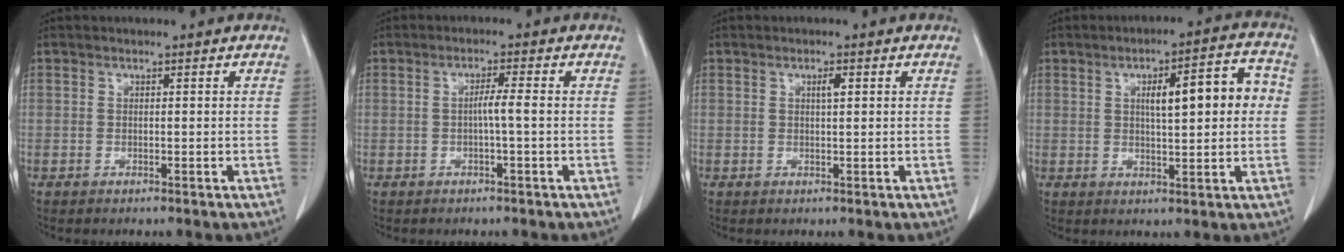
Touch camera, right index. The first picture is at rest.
{"total": 2.4, "force": [-0.3, -0.3, 2.4], "torque": [-0.040, 0.002, -0.006]}
{"total": 1.4, "force": [0.5, 0.2, 1.2], "torque": [-0.022, 0.001, 0.008]}
{"total": 10.1, "force": [1.6, 2.3, 9.7], "torque": [-0.137, 0.028, 0.025]}